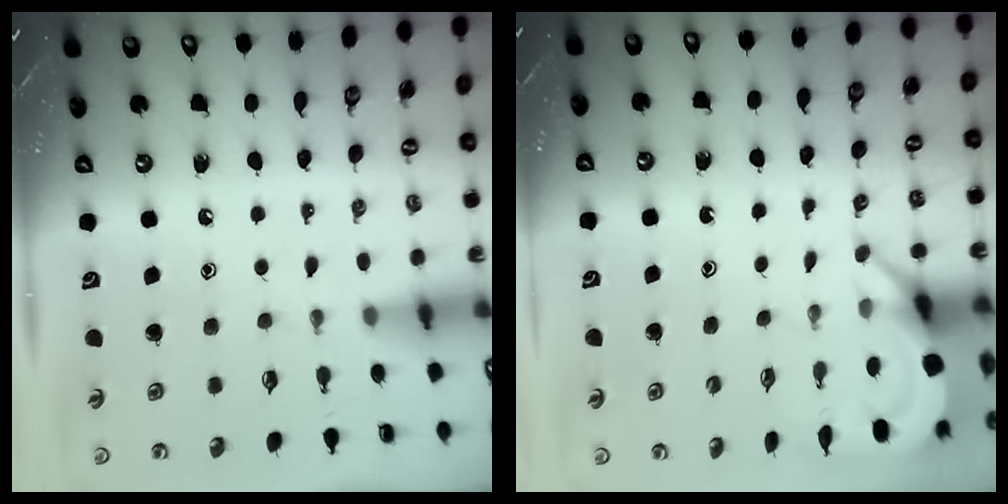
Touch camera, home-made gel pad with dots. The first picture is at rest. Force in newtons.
{"total": 3.8, "press": 3.8, "slide": 0.1}